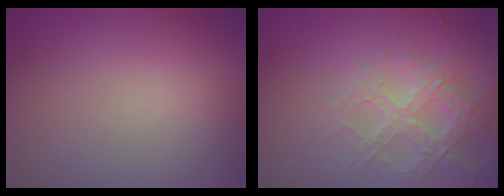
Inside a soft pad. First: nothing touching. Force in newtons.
{"total": 4.4, "press": 4.1, "slide": 1.6}